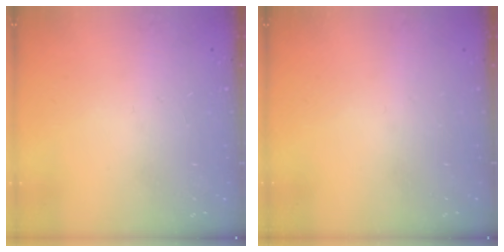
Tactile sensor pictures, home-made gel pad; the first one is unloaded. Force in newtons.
{"total": 0.0}